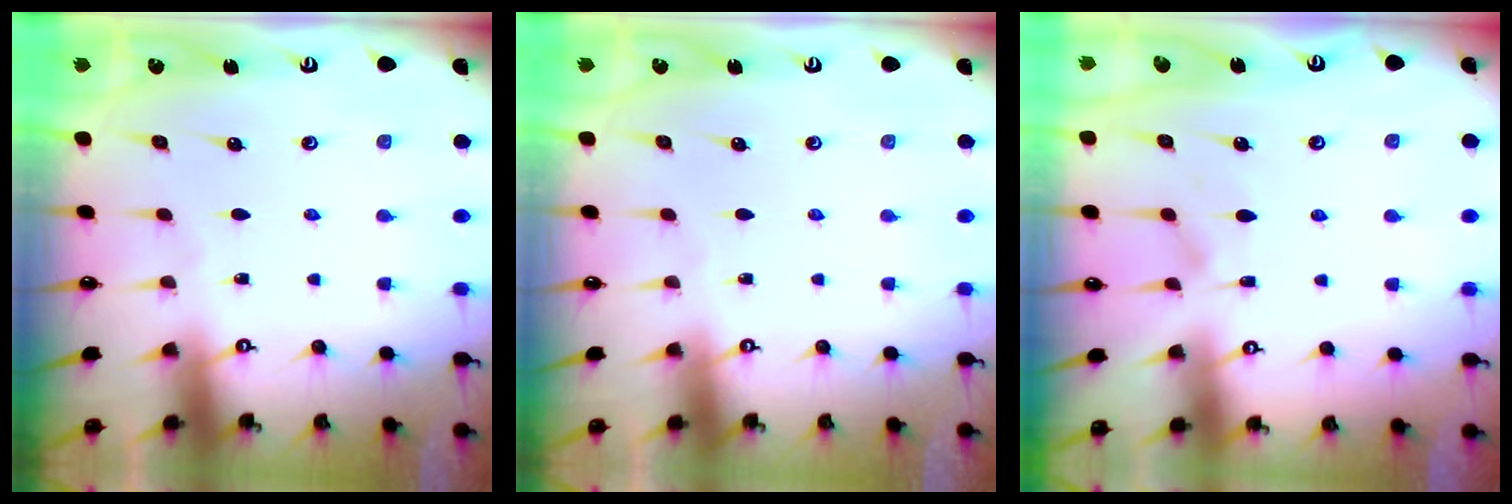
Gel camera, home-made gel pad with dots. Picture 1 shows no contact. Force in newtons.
{"total": 0.0}
{"total": 5.9, "press": 5.9, "slide": 0.6}